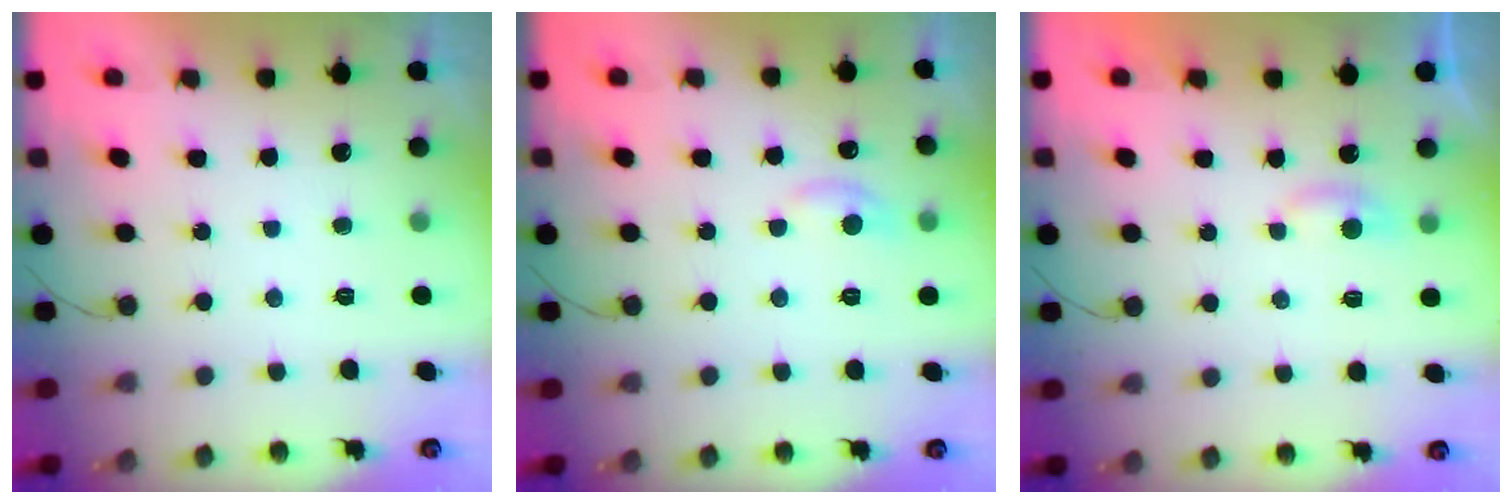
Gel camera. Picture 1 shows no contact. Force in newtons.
{"total": 5.7, "press": 5.7, "slide": 0.8}
{"total": 2.8, "press": 2.8, "slide": 0.3}